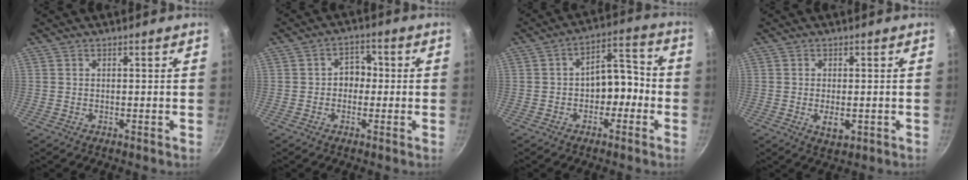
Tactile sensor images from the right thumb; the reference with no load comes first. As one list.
[{"total": 4.4, "force": [-0.3, 3.5, 2.7], "torque": [-0.013, 0.016, -0.015]}, {"total": 9.2, "force": [-1.7, 5.9, 6.9], "torque": [-0.063, 0.042, -0.039]}, {"total": 3.3, "force": [-0.7, 1.7, 2.8], "torque": [-0.044, -0.005, -0.007]}]